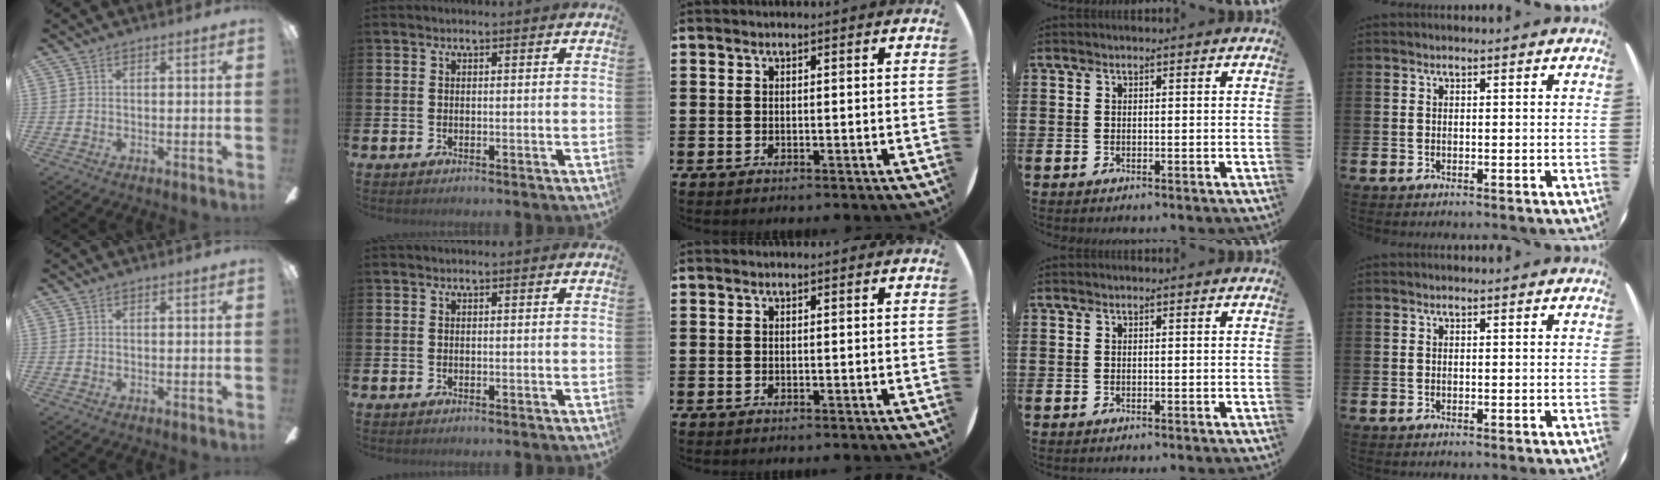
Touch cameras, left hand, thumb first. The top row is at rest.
{}